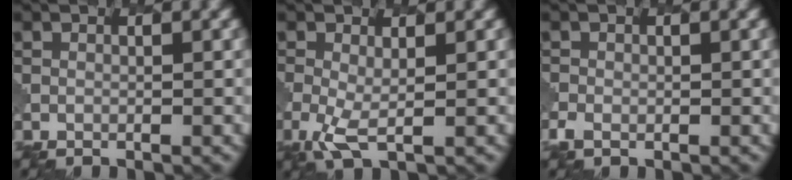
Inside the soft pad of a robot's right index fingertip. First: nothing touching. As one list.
[{"total": 2.5, "force": [-0.4, 0.8, 2.3], "torque": [-0.060, -0.013, -0.007]}, {"total": 1.3, "force": [-0.6, 0.9, 0.6], "torque": [-0.016, -0.004, -0.014]}]